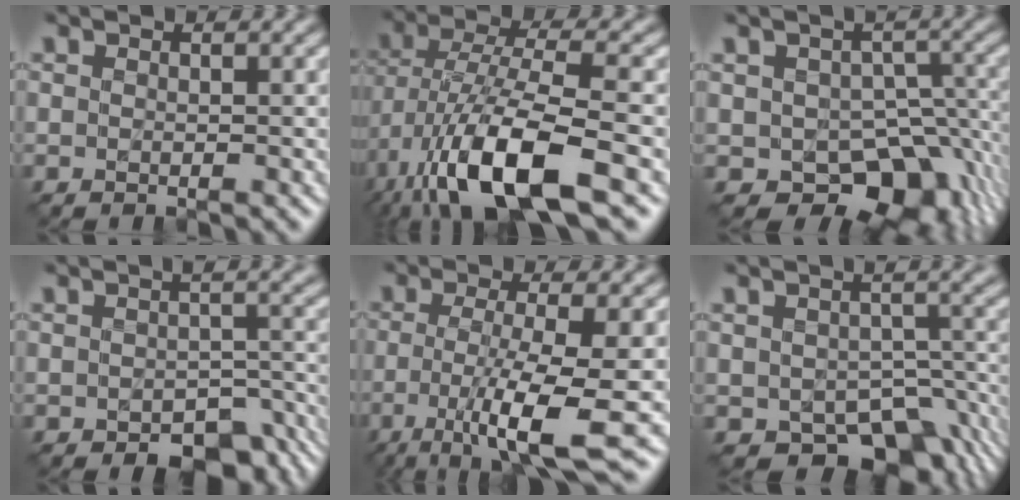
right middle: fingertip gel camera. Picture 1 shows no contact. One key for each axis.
{"total": 11.9, "fx": -5.2, "fy": 4.0, "fz": 9.9, "tx": -0.206, "ty": -0.006, "tz": -0.101}
{"total": 8.6, "fx": -3.3, "fy": 5.8, "fz": 5.4, "tx": -0.064, "ty": -0.022, "tz": -0.045}
{"total": 5.5, "fx": -3.1, "fy": 2.9, "fz": 3.4, "tx": -0.035, "ty": -0.017, "tz": -0.034}
{"total": 7.8, "fx": -2.2, "fy": 1.4, "fz": 7.4, "tx": -0.129, "ty": -0.011, "tz": -0.045}
{"total": 7.9, "fx": -3.9, "fy": 4.7, "fz": 5.0, "tx": -0.069, "ty": -0.025, "tz": -0.050}